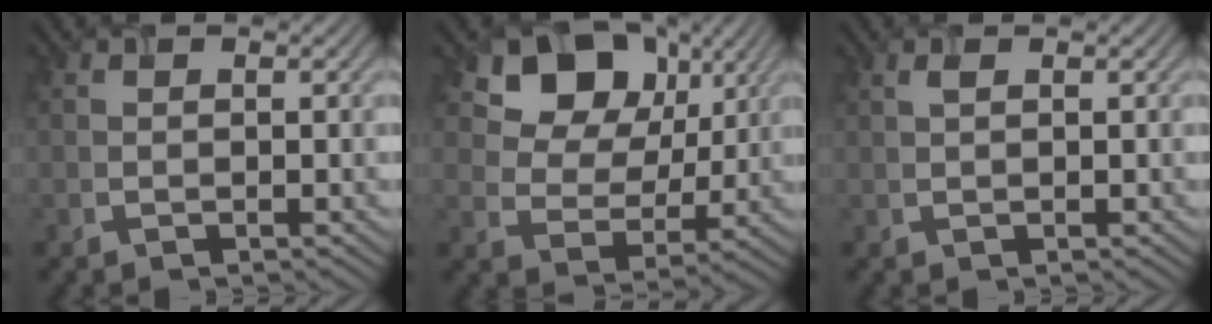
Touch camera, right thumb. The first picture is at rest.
{"total": 12.6, "force": [6.1, 8.9, 6.5], "torque": [-0.128, 0.013, 0.101]}
{"total": 0.6, "force": [0.3, 0.1, 0.5], "torque": [-0.016, 0.002, 0.007]}